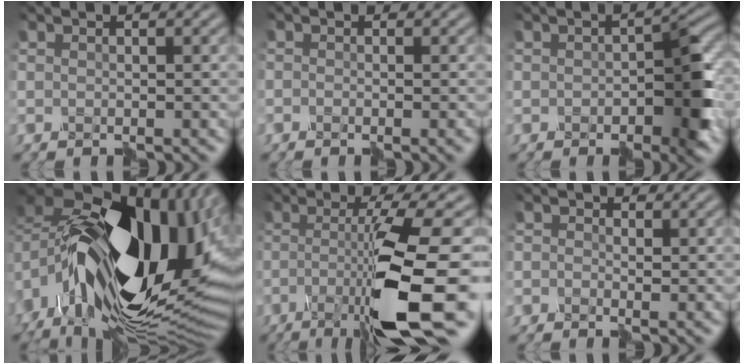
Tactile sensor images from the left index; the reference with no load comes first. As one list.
[{"total": 1.6, "force": [-1.2, 0.7, 0.9], "torque": [-0.002, 0.005, -0.017]}, {"total": 5.5, "force": [-1.9, 2.7, 4.5], "torque": [-0.065, 0.006, -0.031]}, {"total": 20.1, "force": [0.7, 11.1, 16.8], "torque": [-0.316, 0.004, 0.004]}, {"total": 11.2, "force": [-5.6, 1.6, 9.6], "torque": [-0.170, 0.005, -0.094]}, {"total": 1.0, "force": [-0.2, 1.0, -0.1], "torque": [-0.001, 0.007, -0.009]}]